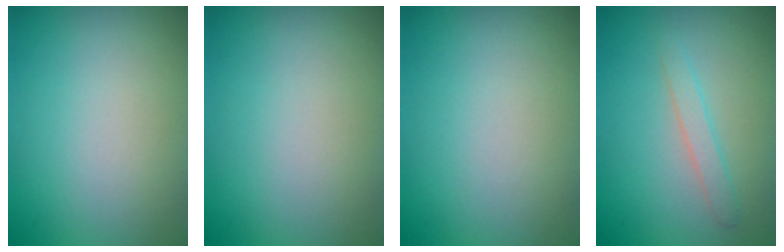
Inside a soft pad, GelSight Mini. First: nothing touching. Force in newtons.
{"total": 0.0}
{"total": 0.0}
{"total": 1.4, "press": 1.4, "slide": 0.1}